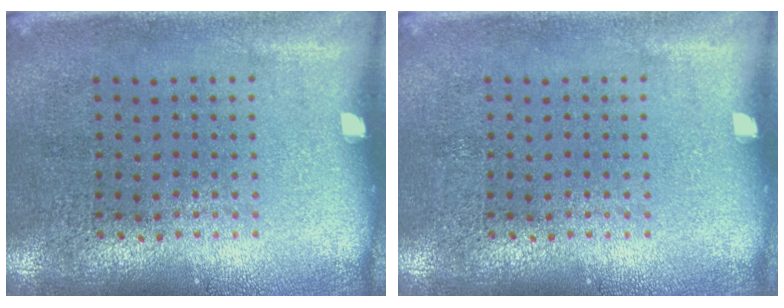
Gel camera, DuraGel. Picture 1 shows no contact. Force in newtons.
{"total": 0.0}